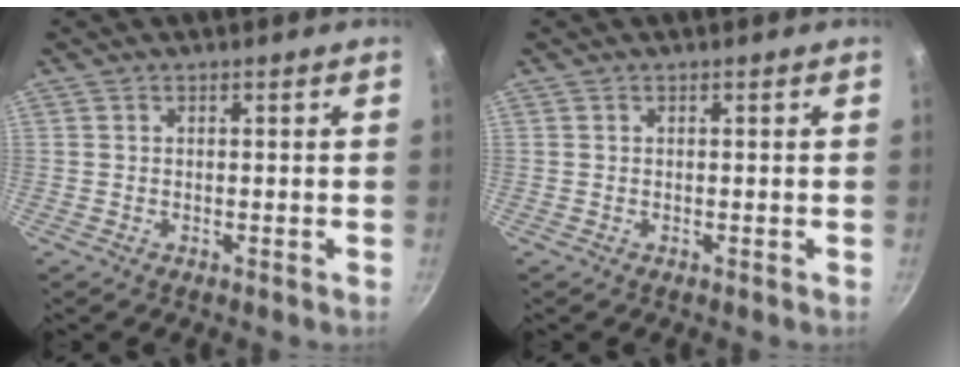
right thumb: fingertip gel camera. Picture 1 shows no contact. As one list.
[{"total": 0.0}]